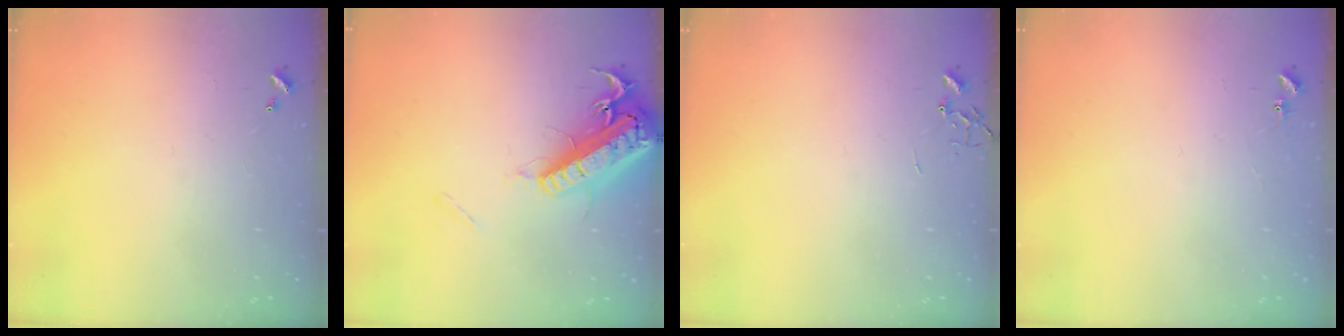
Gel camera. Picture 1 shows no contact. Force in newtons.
{"total": 20.1, "press": 19.7, "slide": 3.9}
{"total": 0.0}
{"total": 5.4, "press": 5.4, "slide": 0.6}